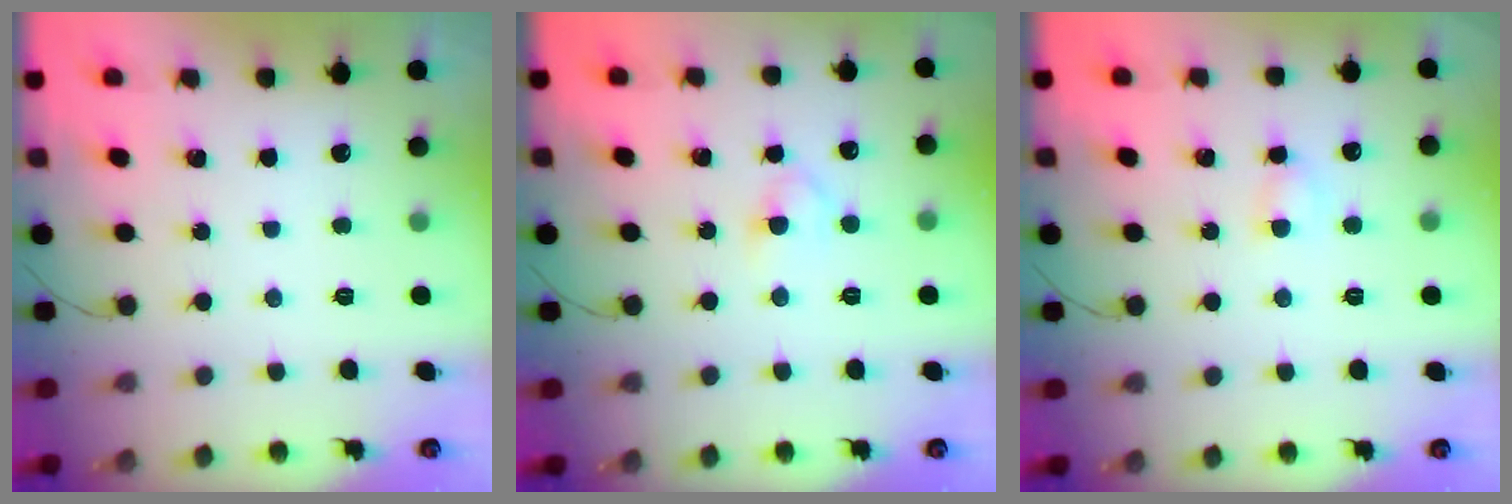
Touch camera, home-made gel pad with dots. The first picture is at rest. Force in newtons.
{"total": 2.4, "press": 2.1, "slide": 1.1}
{"total": 3.0, "press": 2.8, "slide": 1.0}